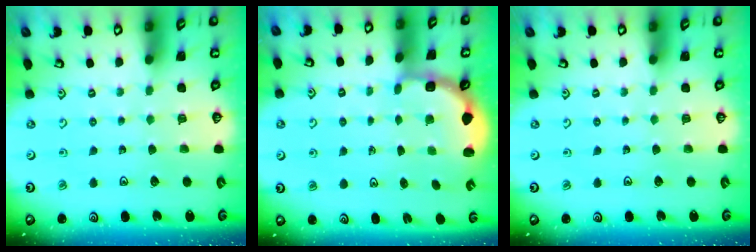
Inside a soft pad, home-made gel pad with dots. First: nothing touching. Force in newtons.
{"total": 2.7, "press": 2.3, "slide": 1.4}
{"total": 0.0}